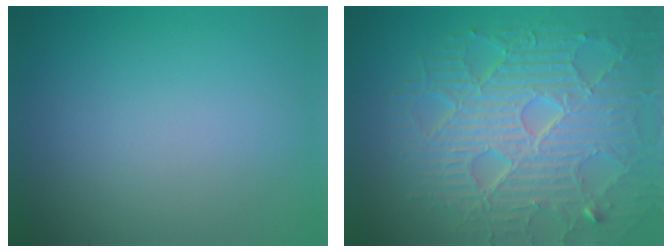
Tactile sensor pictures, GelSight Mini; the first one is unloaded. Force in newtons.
{"total": 9.0, "press": 6.5, "slide": 6.3}